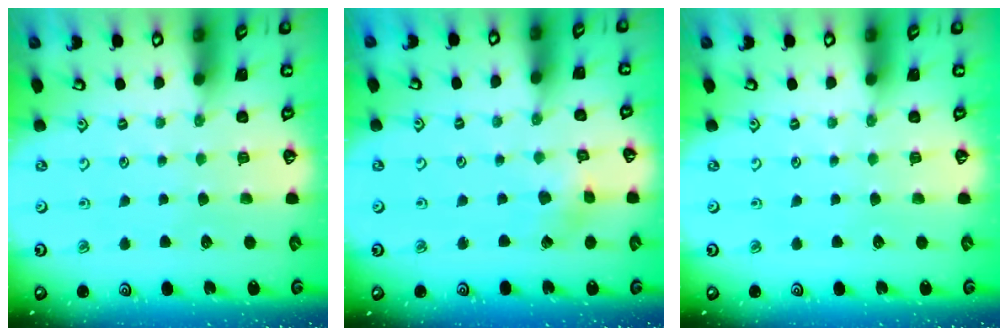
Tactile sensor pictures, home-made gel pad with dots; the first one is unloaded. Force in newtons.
{"total": 2.3, "press": 2.3, "slide": 0.4}
{"total": 0.0}